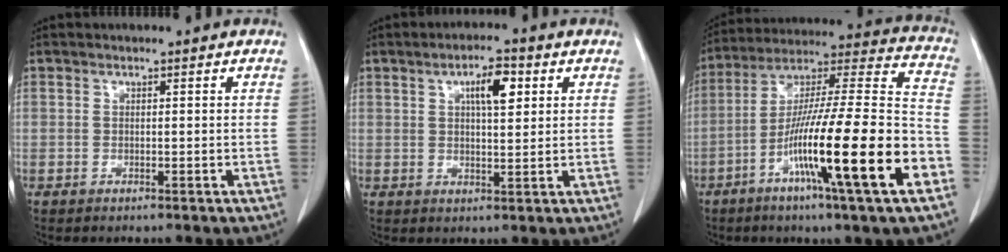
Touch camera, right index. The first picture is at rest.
{"total": 5.7, "force": [2.2, 1.6, 5.0], "torque": [-0.083, 0.006, 0.035]}
{"total": 24.5, "force": [-9.6, 0.5, 22.6], "torque": [-0.348, -0.024, -0.167]}